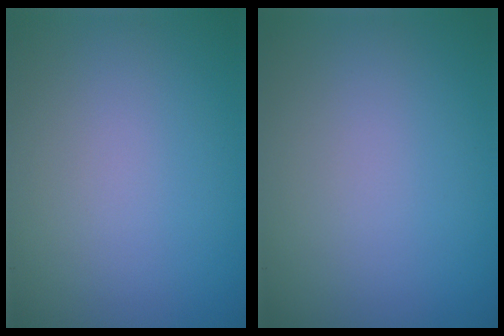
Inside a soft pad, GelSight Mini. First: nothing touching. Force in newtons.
{"total": 0.0}